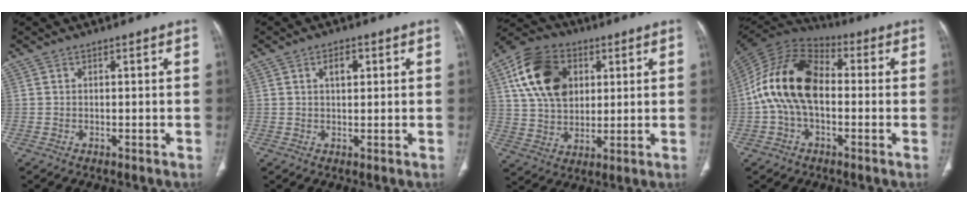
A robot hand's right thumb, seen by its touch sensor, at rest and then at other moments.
{"total": 3.2, "force": [1.2, 1.7, 2.5], "torque": [-0.037, -0.001, 0.021]}
{"total": 16.3, "force": [5.1, 11.6, 10.1], "torque": [-0.168, -0.001, 0.092]}
{"total": 16.4, "force": [-0.6, 9.9, 13.0], "torque": [-0.241, 0.036, -0.022]}